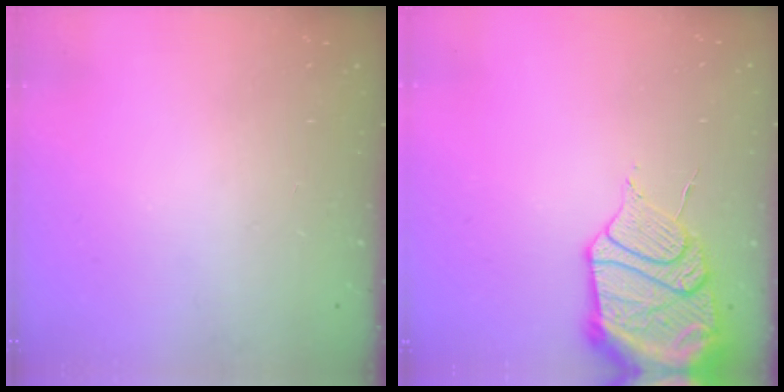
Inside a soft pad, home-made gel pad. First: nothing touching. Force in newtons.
{"total": 16.9, "press": 16.3, "slide": 4.2}